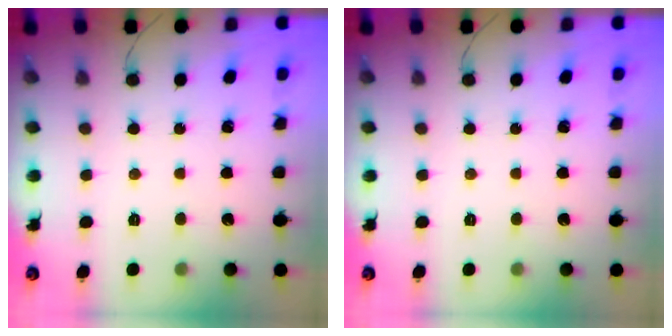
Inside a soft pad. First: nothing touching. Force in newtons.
{"total": 0.0}